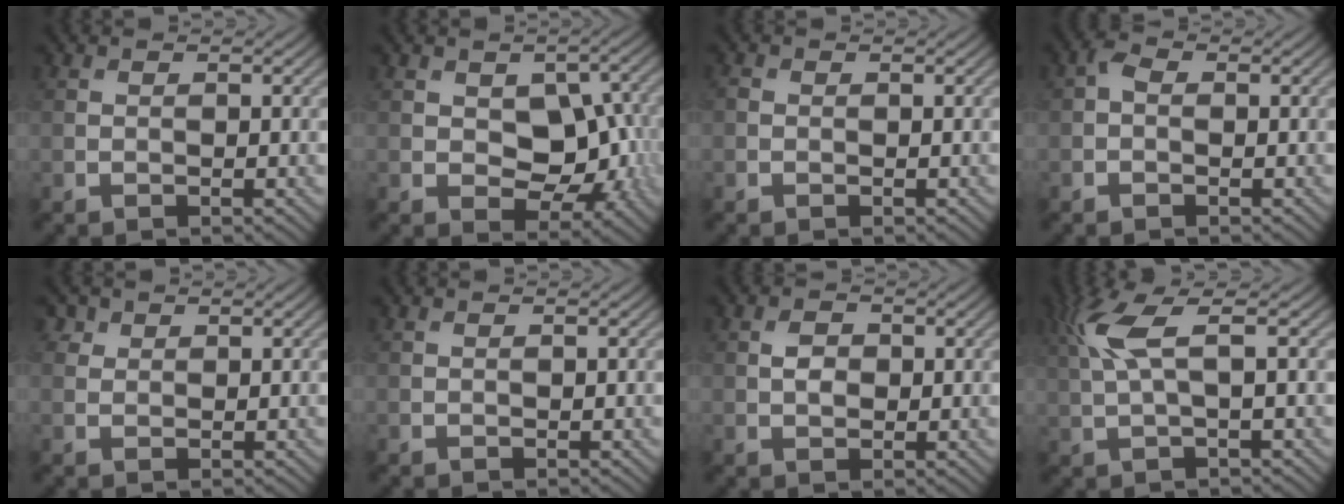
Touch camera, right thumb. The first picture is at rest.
{"total": 7.5, "force": [-0.2, 5.2, 5.5], "torque": [-0.077, -0.012, 0.002]}
{"total": 0.6, "force": [-0.2, 0.5, 0.3], "torque": [-0.007, -0.001, -0.005]}
{"total": 1.5, "force": [-0.2, 1.0, 1.1], "torque": [-0.022, 0.005, -0.010]}
{"total": 1.5, "force": [1.0, 1.1, 0.2], "torque": [-0.002, 0.001, 0.017]}
{"total": 0.0}
{"total": 2.2, "force": [0.3, 1.6, 1.5], "torque": [-0.025, -0.001, 0.004]}
{"total": 5.7, "force": [1.7, 1.1, 5.3], "torque": [-0.128, 0.015, 0.035]}